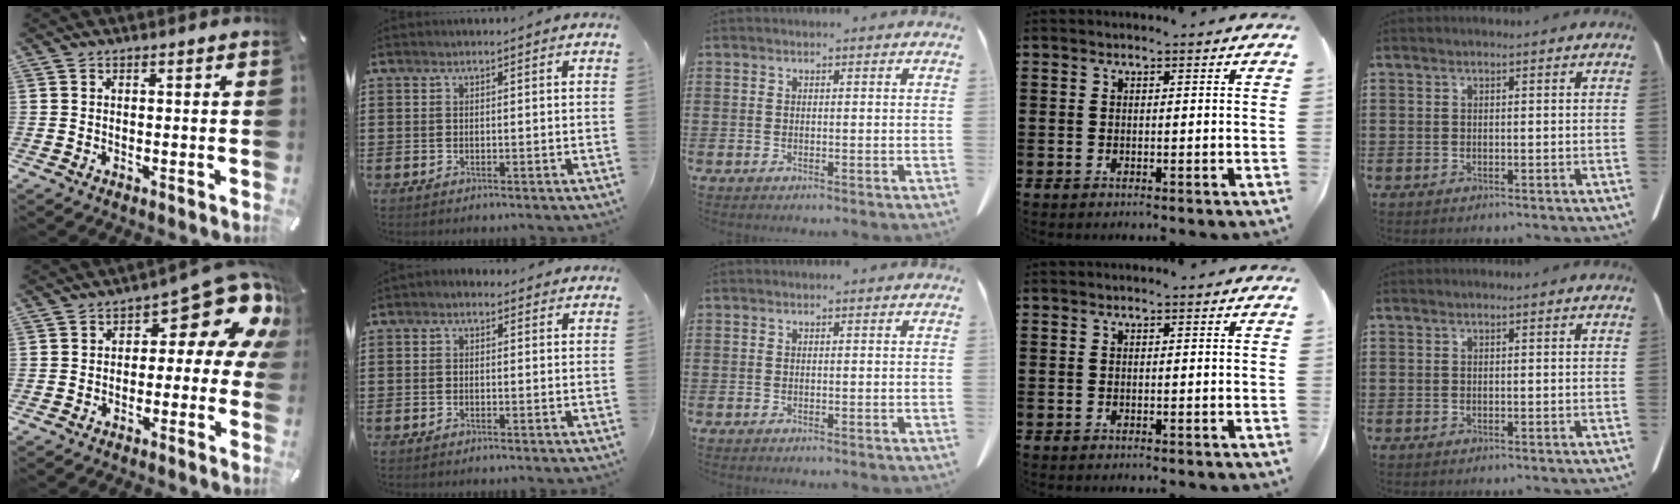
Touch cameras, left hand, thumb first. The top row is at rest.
{"thumb": {"total": 13.3, "force": [6.1, 5.9, 10.2], "torque": [-0.134, -0.049, 0.099]}, "index": {"total": 0.8, "force": [0.1, 0.7, 0.4], "torque": [-0.010, 0.006, 0.000]}}